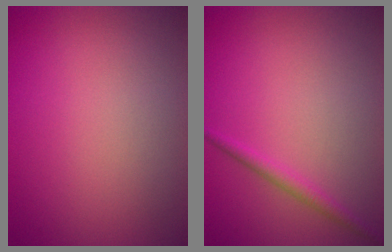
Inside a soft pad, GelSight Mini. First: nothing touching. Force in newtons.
{"total": 1.4, "press": 1.4, "slide": 0.0}